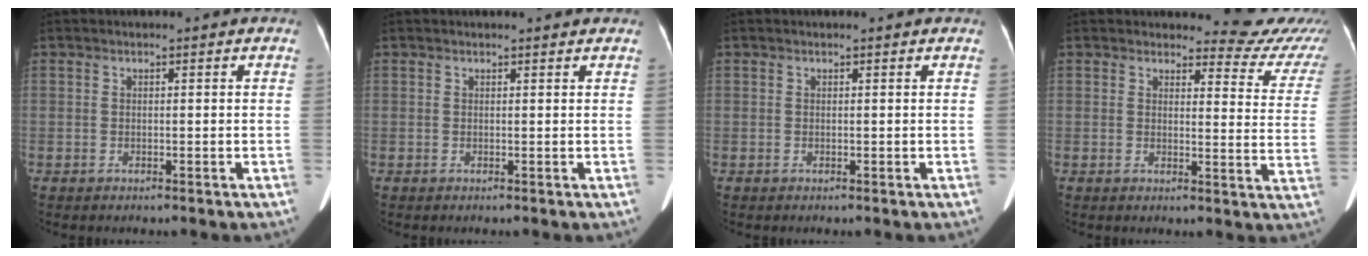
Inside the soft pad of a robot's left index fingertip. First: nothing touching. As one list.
[{"total": 1.7, "force": [1.7, 0.3, 0.4], "torque": [-0.013, 0.010, 0.018]}, {"total": 0.0}, {"total": 11.0, "force": [10.8, 2.2, 0.1], "torque": [0.034, -0.072, 0.087]}]